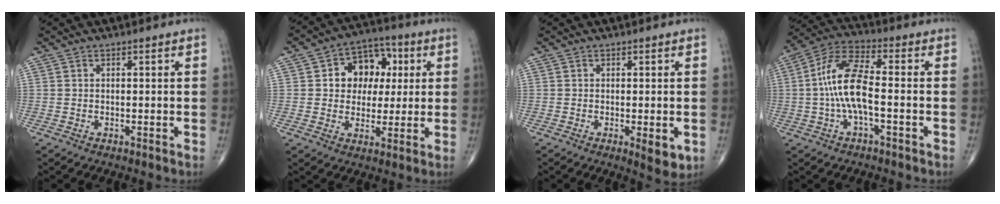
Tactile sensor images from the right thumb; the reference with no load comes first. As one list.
[{"total": 11.4, "force": [2.2, 8.9, 6.8], "torque": [-0.046, 0.012, 0.030]}, {"total": 4.0, "force": [-1.0, 1.3, 3.6], "torque": [-0.048, -0.010, -0.012]}, {"total": 11.3, "force": [-1.3, 3.9, 10.6], "torque": [-0.228, 0.037, -0.029]}]